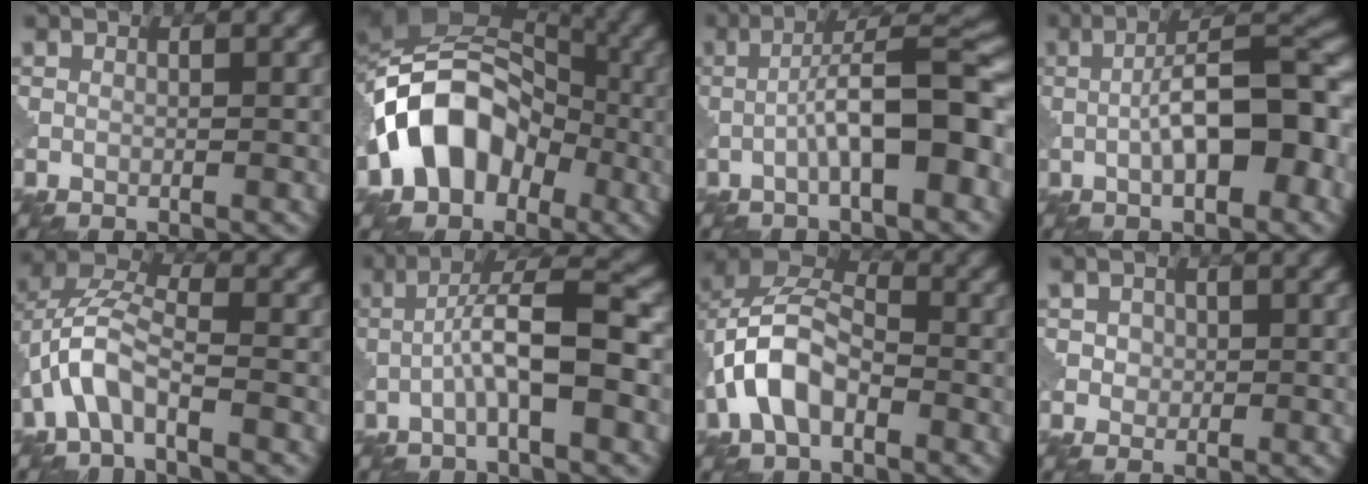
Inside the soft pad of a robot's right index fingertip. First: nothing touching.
{"total": 10.6, "force": [-3.3, 8.1, 6.0], "torque": [-0.088, 0.012, -0.076]}
{"total": 8.2, "force": [-2.0, 1.8, 7.7], "torque": [-0.112, 0.019, -0.033]}
{"total": 9.4, "force": [-1.5, 3.2, 8.8], "torque": [-0.126, 0.013, -0.026]}
{"total": 5.1, "force": [-2.2, 2.1, 4.1], "torque": [-0.089, 0.017, -0.048]}
{"total": 6.7, "force": [-1.3, 1.3, 6.5], "torque": [-0.111, 0.021, -0.029]}
{"total": 7.1, "force": [-2.2, 4.3, 5.2], "torque": [-0.104, 0.018, -0.053]}
{"total": 1.5, "force": [0.3, 1.4, 0.6], "torque": [-0.008, 0.000, 0.008]}